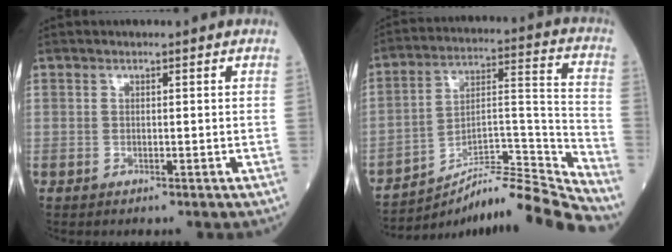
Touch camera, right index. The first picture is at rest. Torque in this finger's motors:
{"motor_torque": [-0.55, -0.98, -0.03, -0.04]}